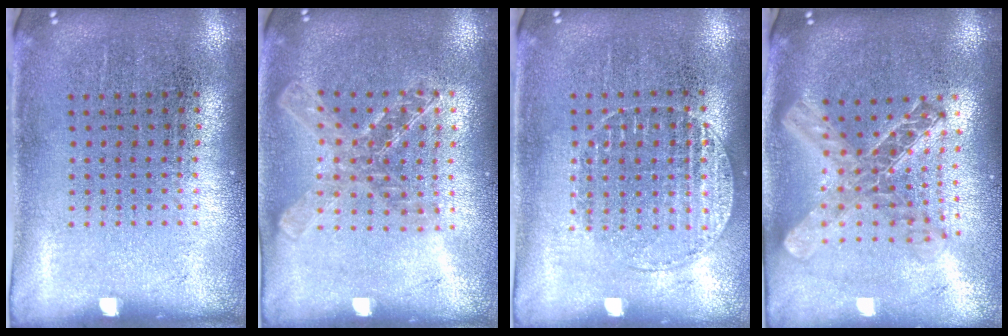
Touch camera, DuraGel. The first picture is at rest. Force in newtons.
{"total": 1.5, "press": 1.3, "slide": 0.6}
{"total": 1.1, "press": 1.1, "slide": 0.4}
{"total": 2.2, "press": 1.8, "slide": 1.2}